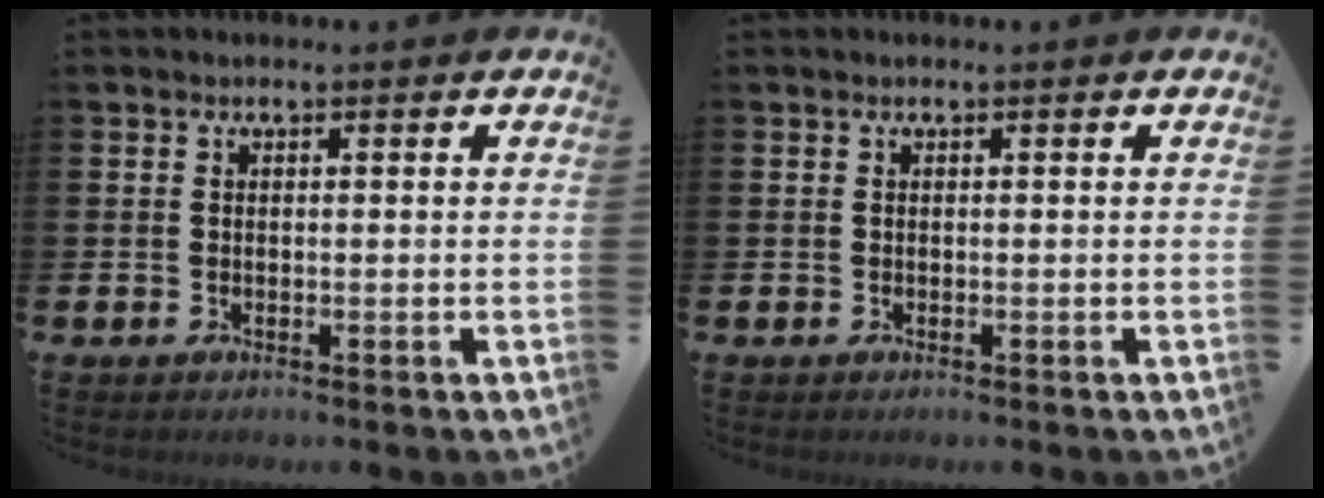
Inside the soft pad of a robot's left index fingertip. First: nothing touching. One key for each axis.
{"total": 0.0}